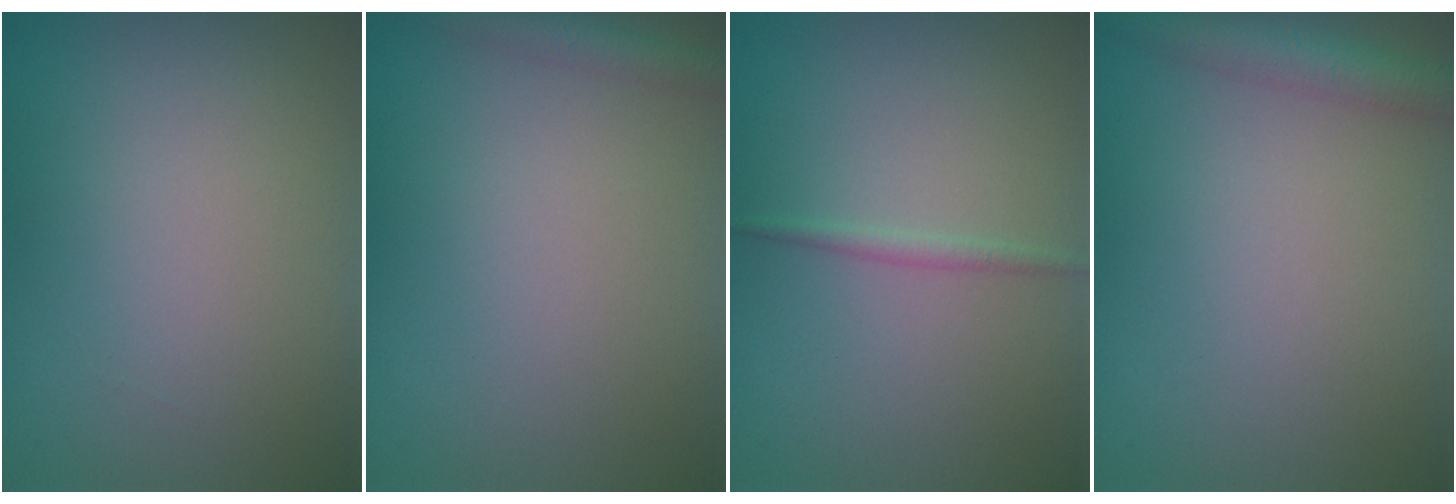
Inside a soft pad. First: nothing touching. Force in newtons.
{"total": 1.8, "press": 1.8, "slide": 0.1}
{"total": 1.0, "press": 1.0, "slide": 0.0}
{"total": 2.9, "press": 2.9, "slide": 0.1}